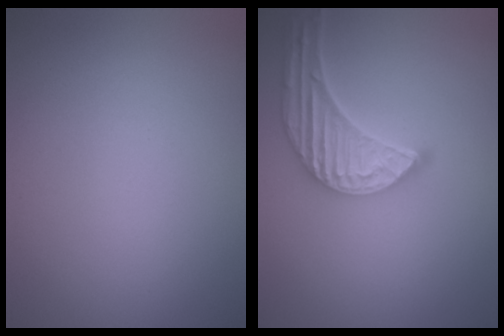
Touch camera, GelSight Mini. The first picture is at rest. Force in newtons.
{"total": 5.2, "press": 4.3, "slide": 3.0}